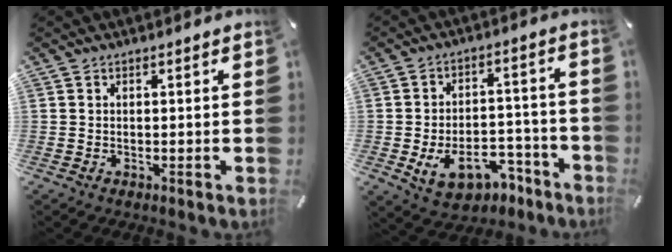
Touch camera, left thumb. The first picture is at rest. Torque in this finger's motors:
{"motor_torque": [-0.51, 1.79, 0.39, 0.34, 0.07]}